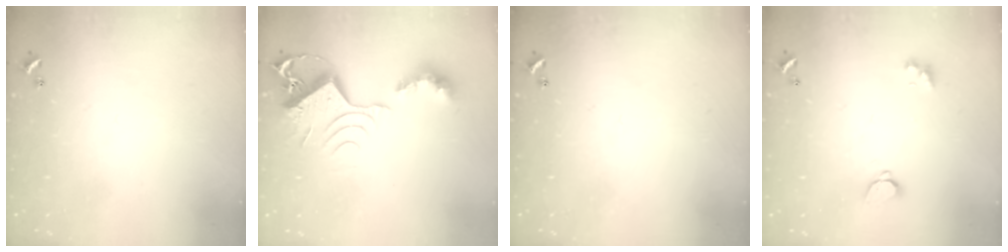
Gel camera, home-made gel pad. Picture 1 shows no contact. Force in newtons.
{"total": 11.6, "press": 11.6, "slide": 1.2}
{"total": 0.0}
{"total": 1.7, "press": 1.7, "slide": 0.3}